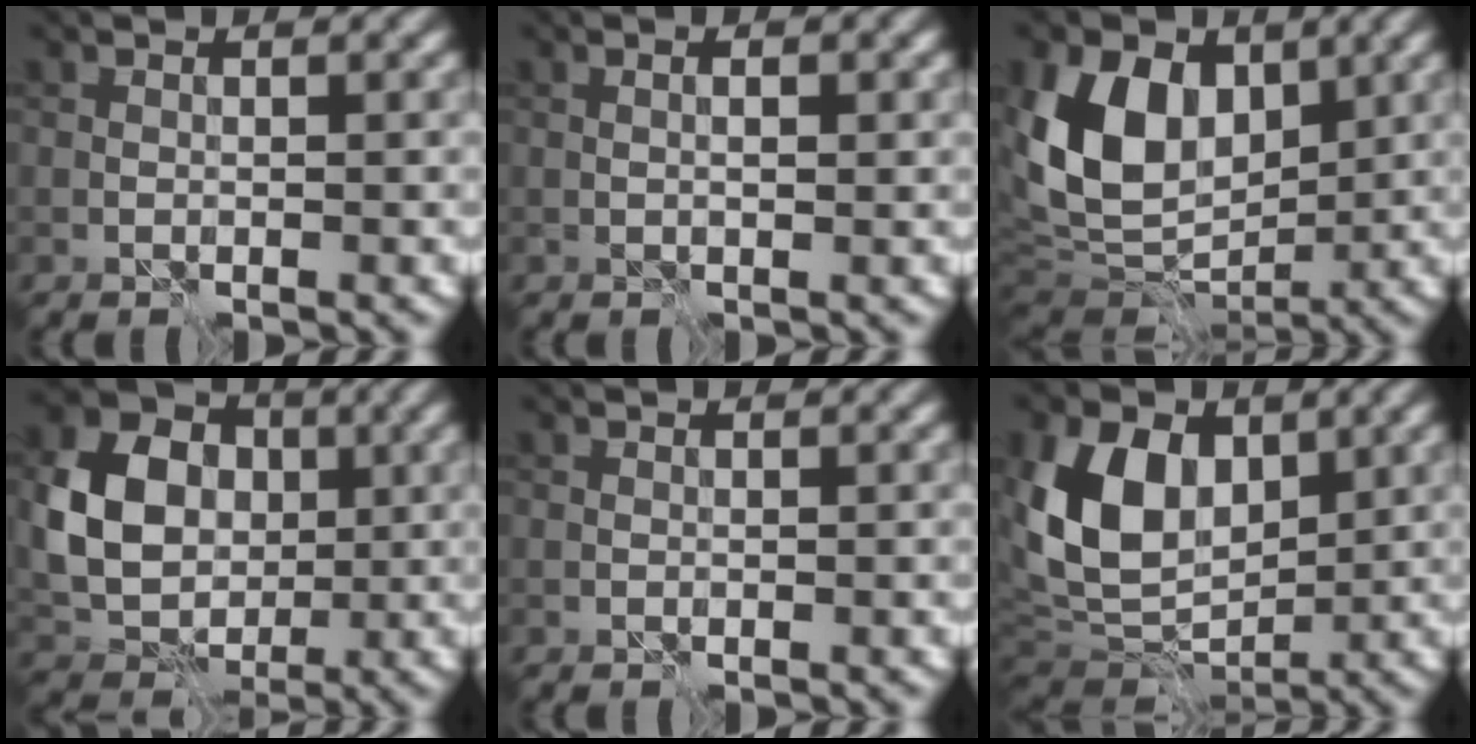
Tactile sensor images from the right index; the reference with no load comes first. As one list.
[{"total": 1.6, "force": [0.4, 0.5, 1.4], "torque": [-0.010, -0.009, 0.005]}, {"total": 10.3, "force": [2.4, 7.2, 7.0], "torque": [-0.142, -0.002, 0.038]}, {"total": 8.6, "force": [0.7, 6.9, 5.1], "torque": [-0.114, 0.002, 0.011]}, {"total": 0.0}, {"total": 9.1, "force": [2.0, 6.4, 6.1], "torque": [-0.129, -0.009, 0.035]}]